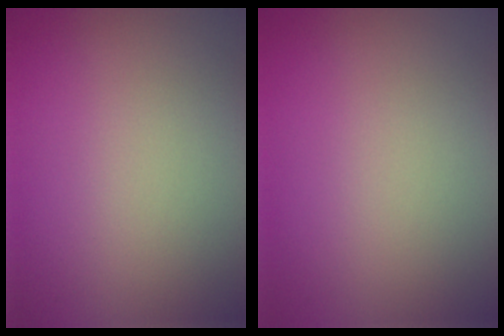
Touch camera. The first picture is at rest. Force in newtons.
{"total": 0.0}